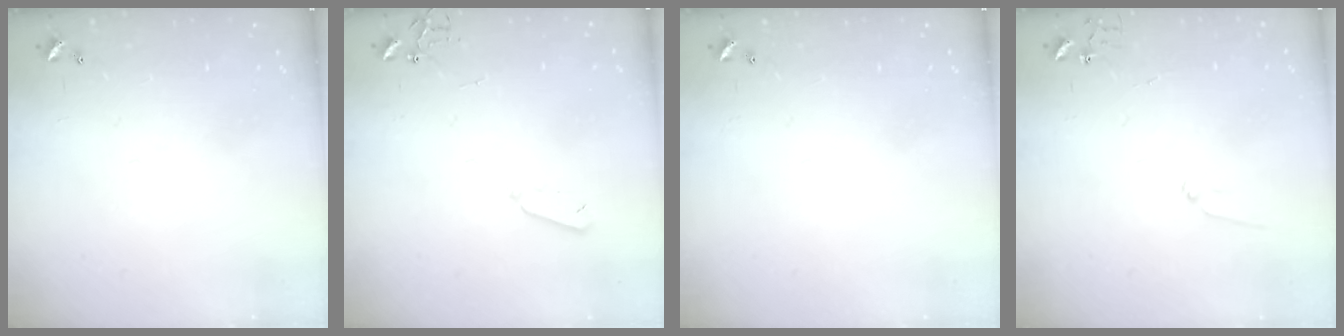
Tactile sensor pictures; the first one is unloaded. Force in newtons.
{"total": 4.1, "press": 4.0, "slide": 0.8}
{"total": 0.0}
{"total": 6.5, "press": 6.5, "slide": 0.6}